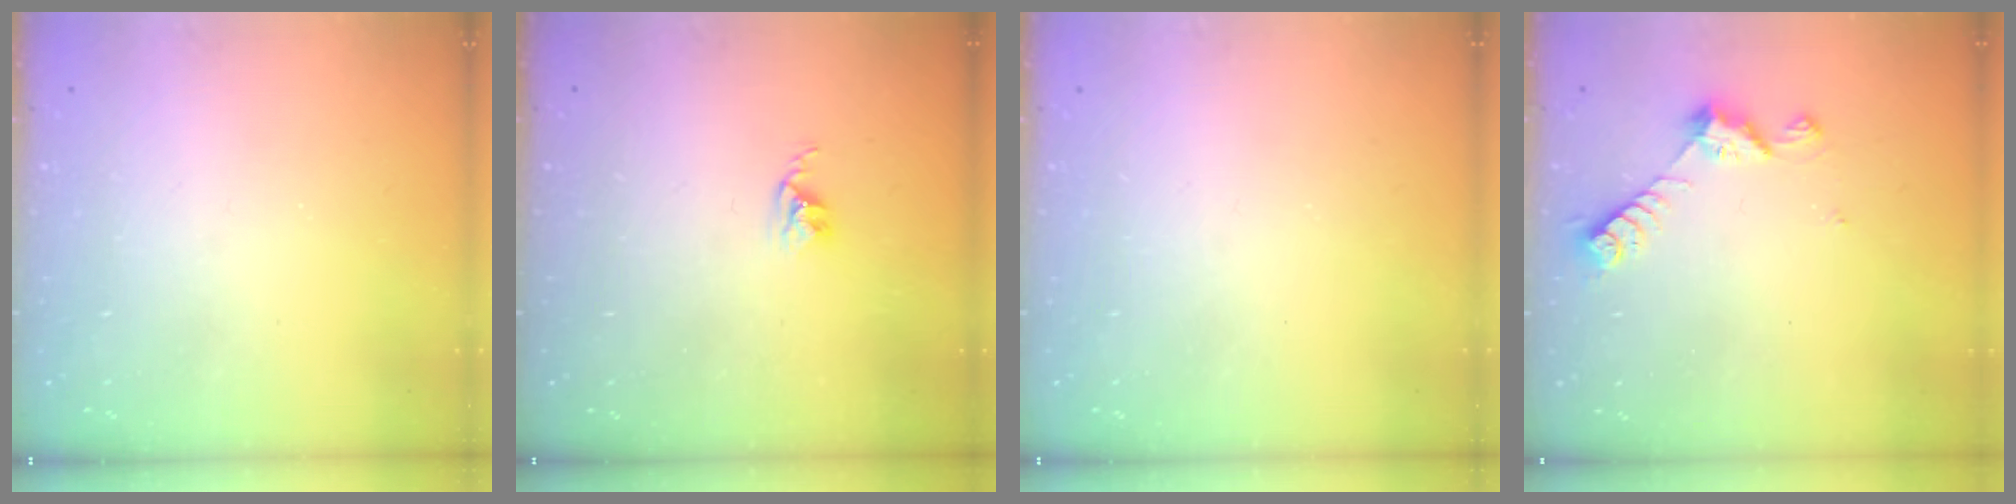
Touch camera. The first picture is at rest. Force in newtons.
{"total": 2.6, "press": 2.6, "slide": 0.4}
{"total": 0.0}
{"total": 7.2, "press": 7.2, "slide": 0.5}